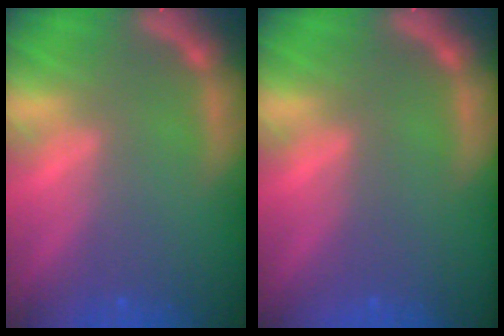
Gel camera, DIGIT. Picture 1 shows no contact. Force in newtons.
{"total": 0.0}